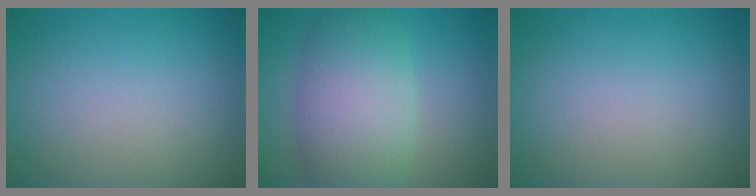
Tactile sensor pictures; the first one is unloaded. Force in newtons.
{"total": 8.0, "press": 8.0, "slide": 0.2}
{"total": 0.0}